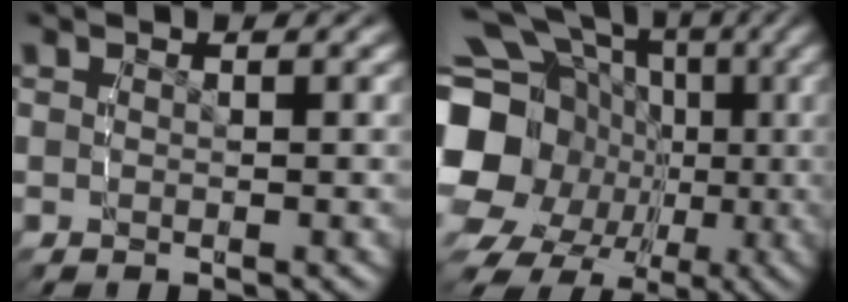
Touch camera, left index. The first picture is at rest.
{"total": 16.8, "force": [-0.9, 14.3, 8.8], "torque": [-0.168, -0.041, -0.010]}